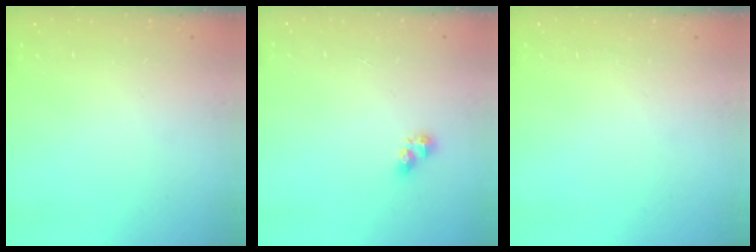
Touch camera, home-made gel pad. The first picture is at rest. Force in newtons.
{"total": 6.1, "press": 6.1, "slide": 0.7}
{"total": 0.0}